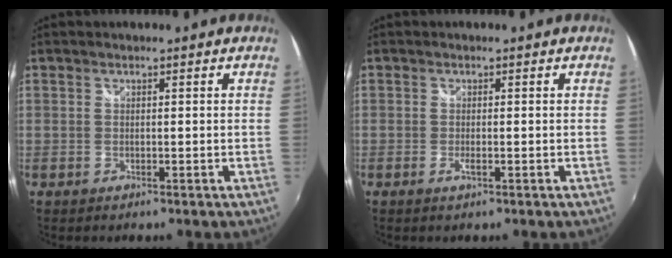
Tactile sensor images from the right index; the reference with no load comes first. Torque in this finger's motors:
{"motor_torque": [0.00, 0.00, 0.00, 0.00]}